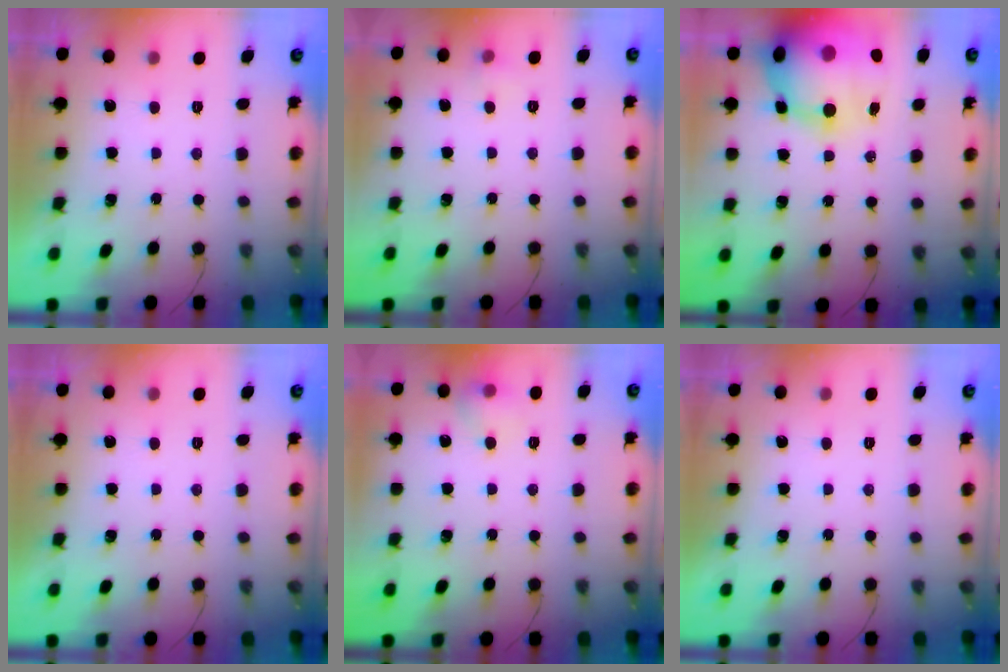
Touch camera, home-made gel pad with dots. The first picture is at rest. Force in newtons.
{"total": 3.6, "press": 3.4, "slide": 1.0}
{"total": 24.2, "press": 23.6, "slide": 5.5}
{"total": 0.0}
{"total": 6.8, "press": 6.7, "slide": 1.2}
{"total": 0.0}